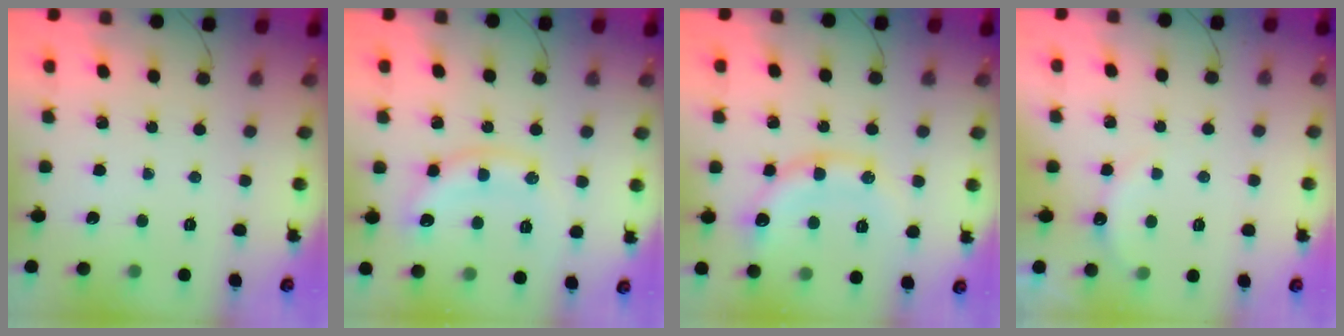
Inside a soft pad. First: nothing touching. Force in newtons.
{"total": 11.0, "press": 10.9, "slide": 0.7}
{"total": 12.1, "press": 12.0, "slide": 1.6}
{"total": 3.5, "press": 3.4, "slide": 1.0}